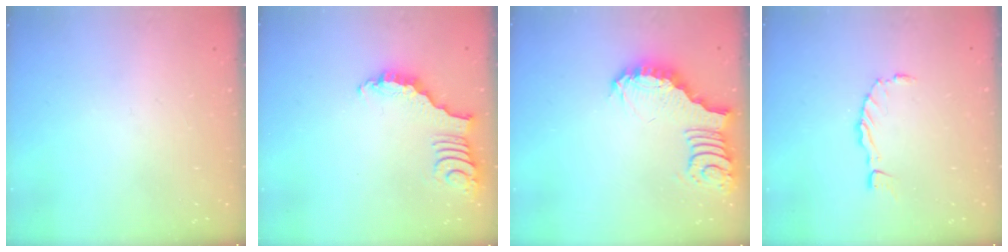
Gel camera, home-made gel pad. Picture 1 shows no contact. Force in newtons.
{"total": 2.8, "press": 2.8, "slide": 0.4}
{"total": 3.6, "press": 3.6, "slide": 0.6}
{"total": 0.0}